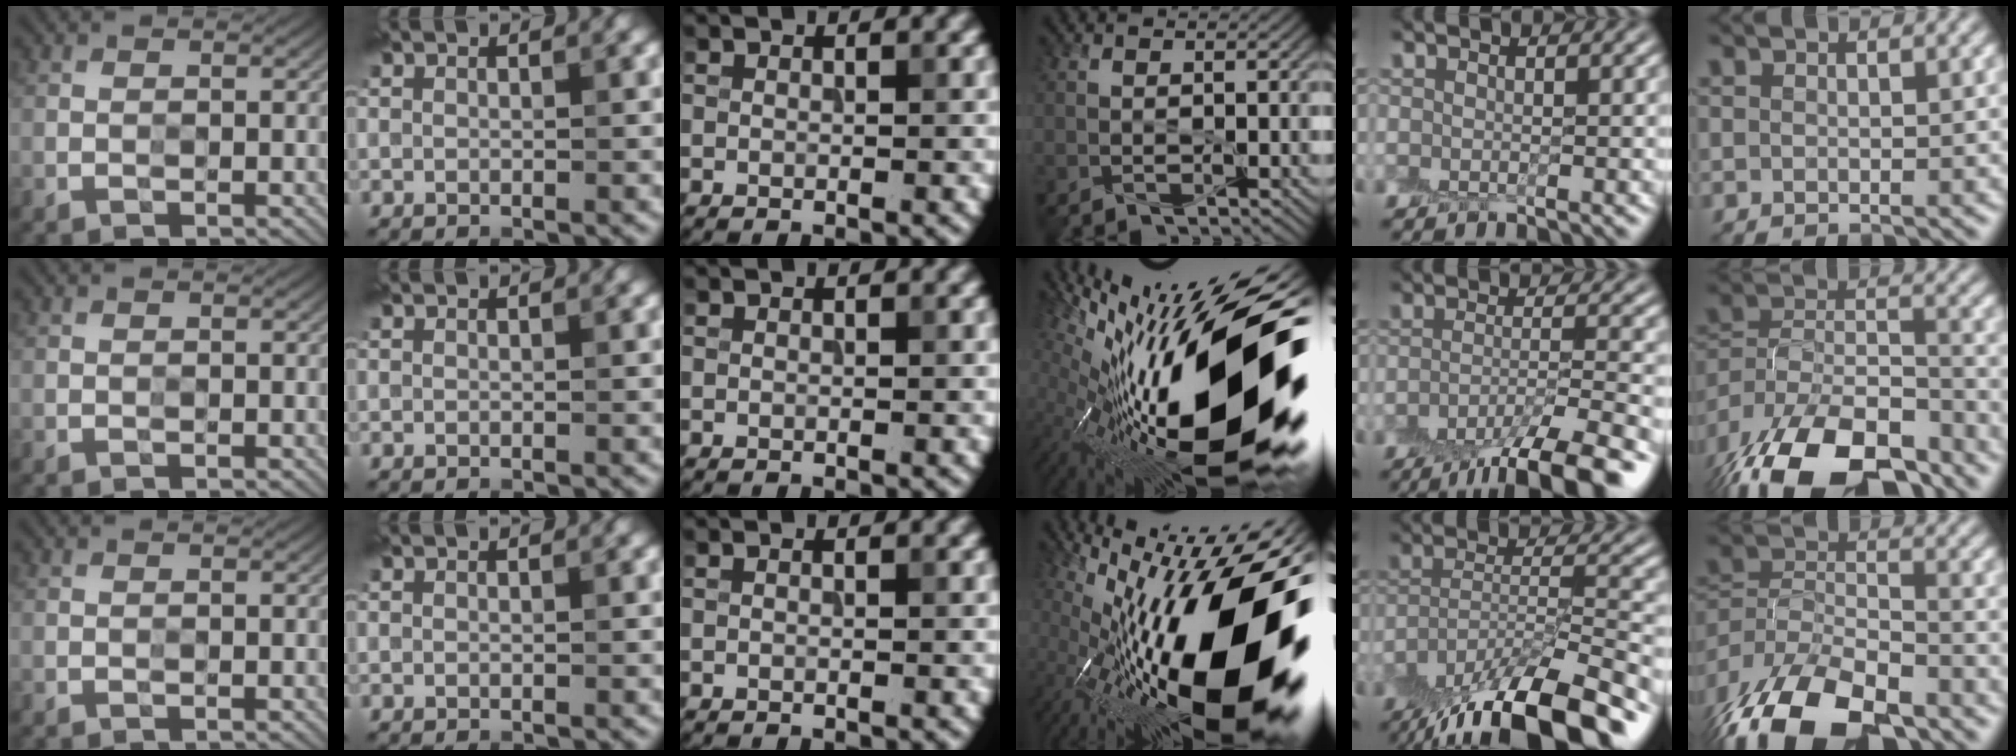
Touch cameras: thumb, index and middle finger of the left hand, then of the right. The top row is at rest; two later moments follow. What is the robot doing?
{"motion": "peel", "object": "plastic wrap"}